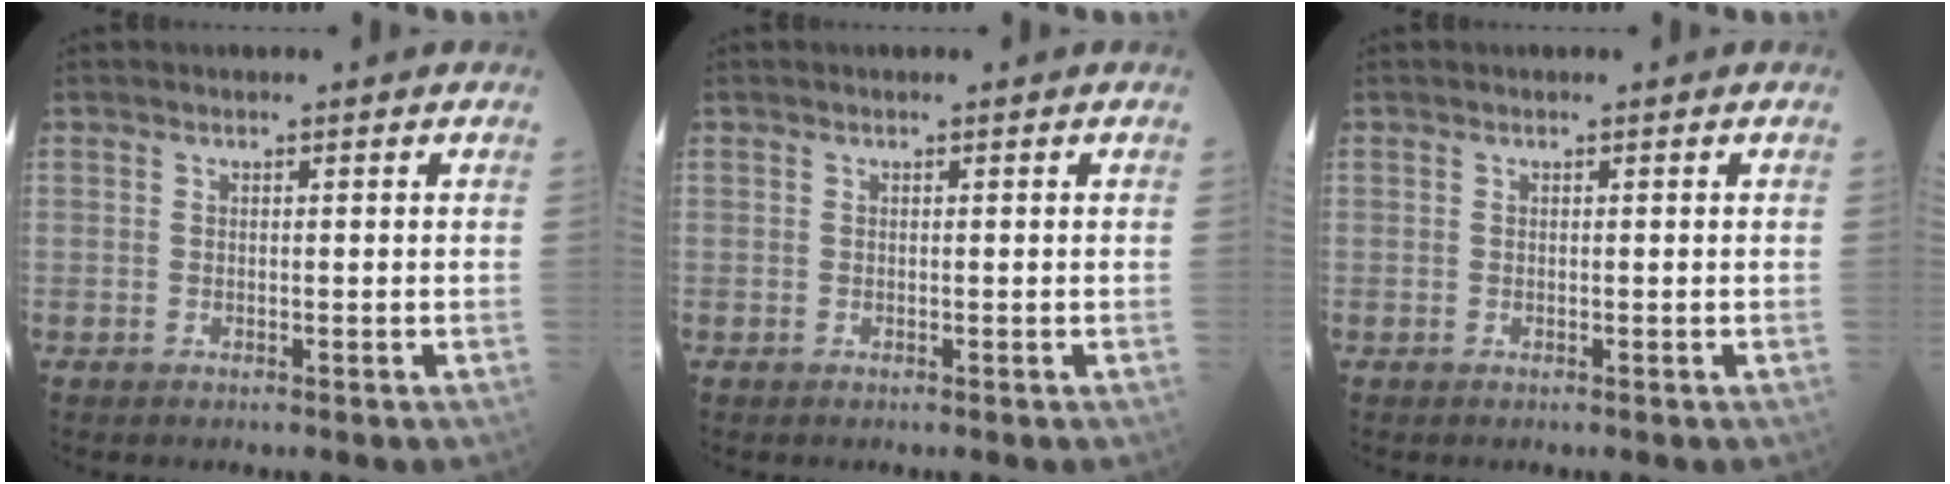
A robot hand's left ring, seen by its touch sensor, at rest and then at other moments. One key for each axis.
{"total": 0.0}
{"total": 0.0}